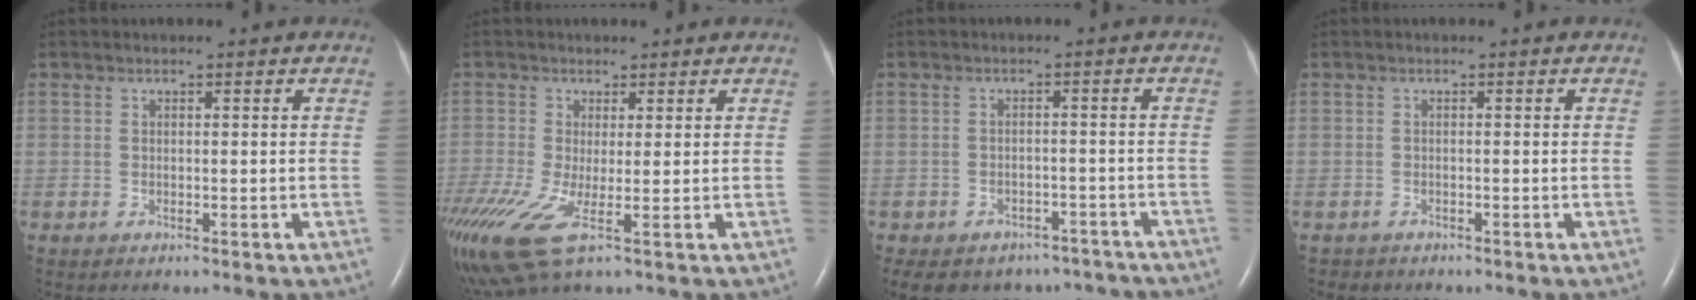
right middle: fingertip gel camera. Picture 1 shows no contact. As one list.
[{"total": 11.3, "force": [-3.9, 3.4, 10.0], "torque": [-0.248, -0.019, -0.063]}, {"total": 16.1, "force": [-12.6, 8.9, 4.5], "torque": [-0.117, 0.005, -0.139]}, {"total": 1.0, "force": [-0.8, 0.6, -0.1], "torque": [-0.008, 0.001, -0.014]}]